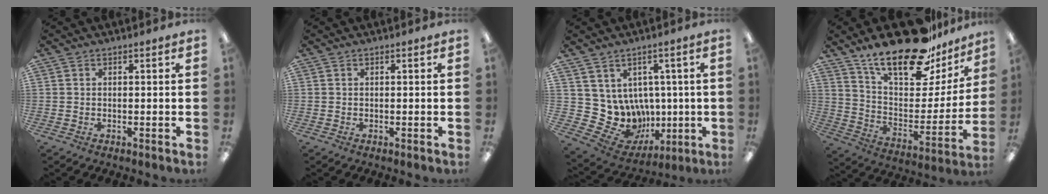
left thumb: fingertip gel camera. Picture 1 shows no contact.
{"total": 0.0}
{"total": 8.5, "force": [3.3, 7.6, 1.7], "torque": [-0.069, -0.041, 0.080]}
{"total": 23.5, "force": [18.4, 8.4, 12.0], "torque": [-0.179, -0.126, 0.314]}